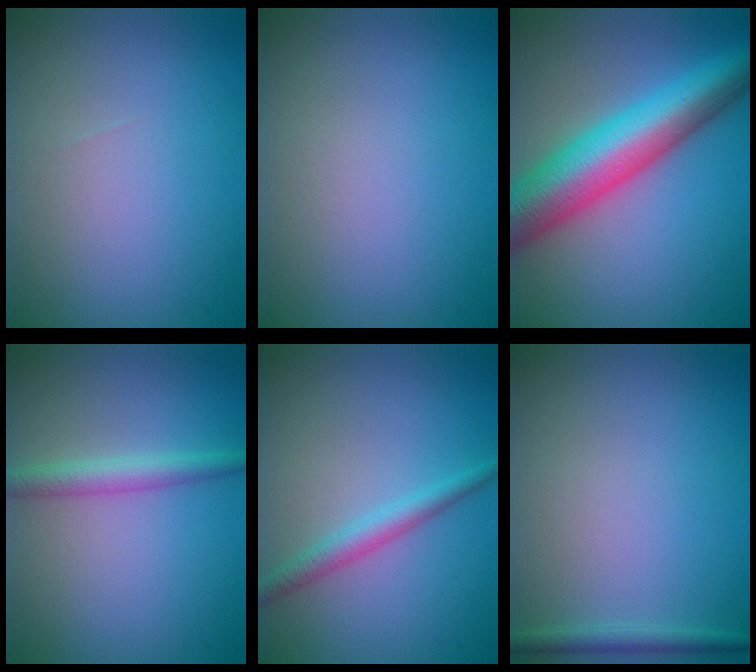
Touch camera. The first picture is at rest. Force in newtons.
{"total": 0.0}
{"total": 10.3, "press": 10.3, "slide": 0.3}
{"total": 2.3, "press": 2.3, "slide": 0.0}
{"total": 2.2, "press": 2.2, "slide": 0.1}
{"total": 1.4, "press": 1.4, "slide": 0.1}